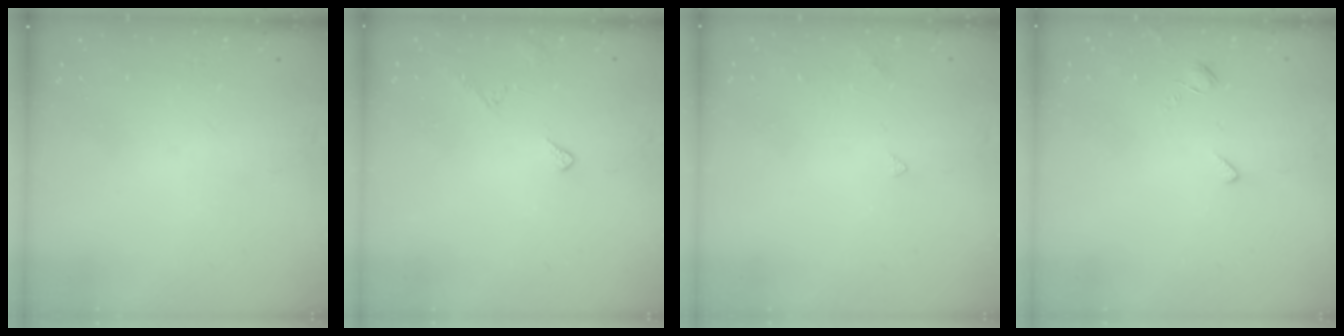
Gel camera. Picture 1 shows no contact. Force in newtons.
{"total": 4.6, "press": 4.6, "slide": 0.4}
{"total": 2.8, "press": 2.8, "slide": 0.5}
{"total": 2.0, "press": 2.0, "slide": 0.5}